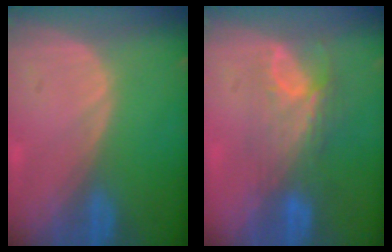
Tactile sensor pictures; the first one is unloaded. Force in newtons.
{"total": 7.8, "press": 6.8, "slide": 3.9}